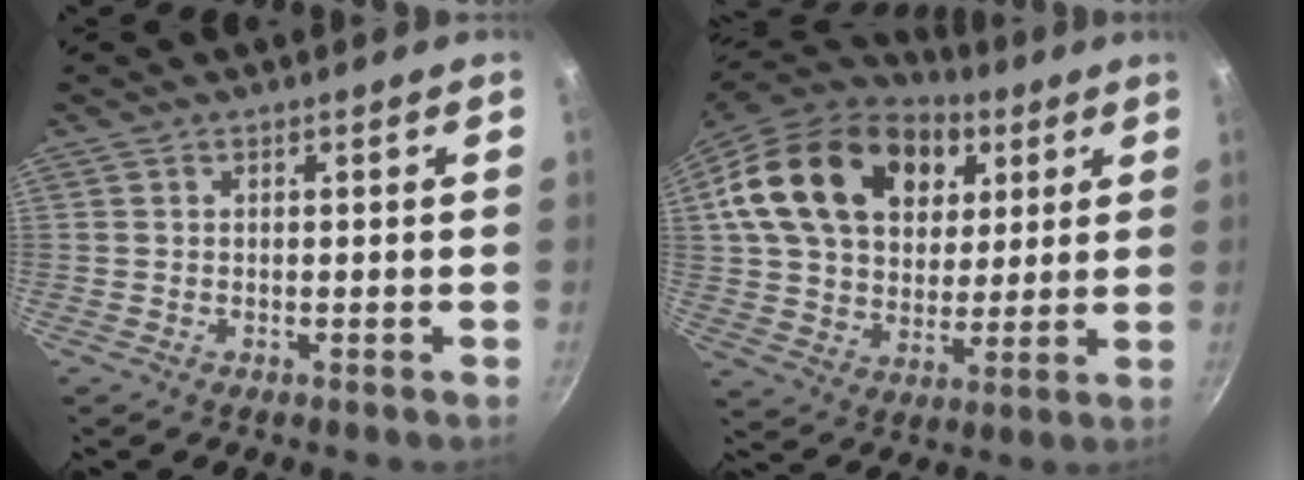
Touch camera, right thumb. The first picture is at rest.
{"total": 24.9, "force": [9.3, 17.4, 15.2], "torque": [-0.246, -0.005, 0.159]}